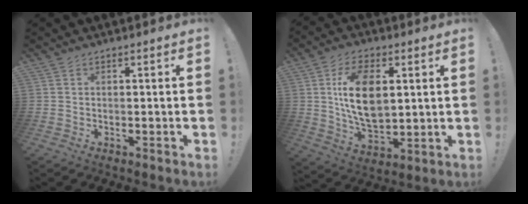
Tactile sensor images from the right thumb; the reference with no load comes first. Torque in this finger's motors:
{"motor_torque": [1.62, 2.88, 0.99, -0.59, 0.53]}